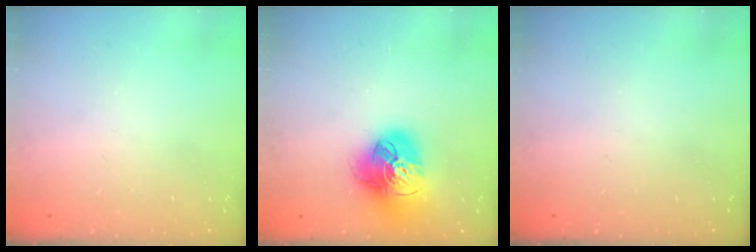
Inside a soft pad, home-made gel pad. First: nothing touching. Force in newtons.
{"total": 18.0, "press": 17.9, "slide": 2.0}
{"total": 0.0}